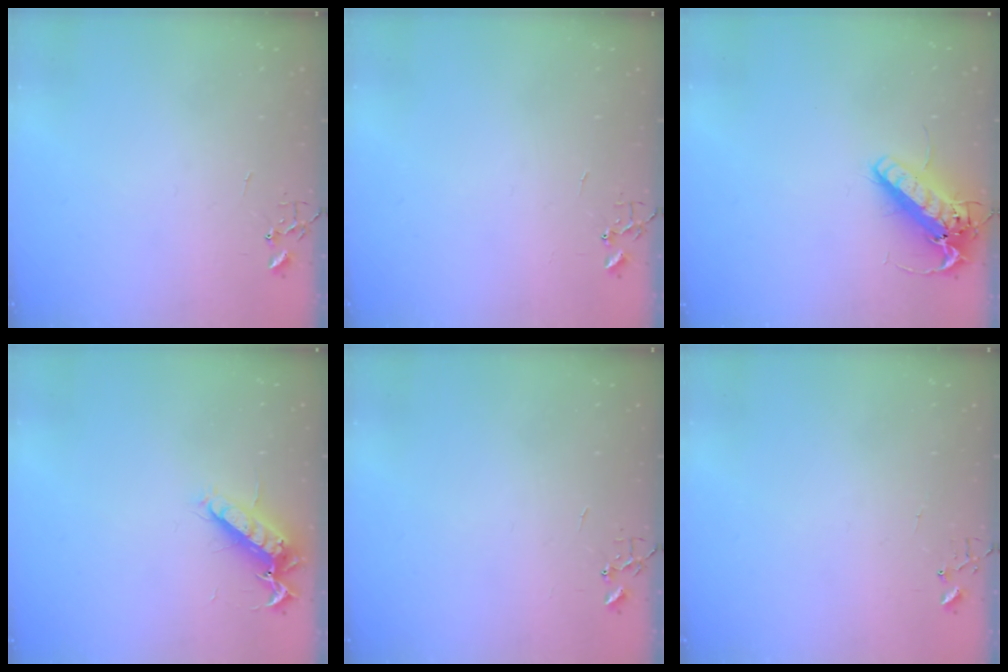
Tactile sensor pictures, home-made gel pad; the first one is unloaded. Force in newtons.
{"total": 0.0}
{"total": 15.6, "press": 15.3, "slide": 3.2}
{"total": 12.9, "press": 12.8, "slide": 1.4}
{"total": 0.0}
{"total": 5.0, "press": 5.0, "slide": 0.4}